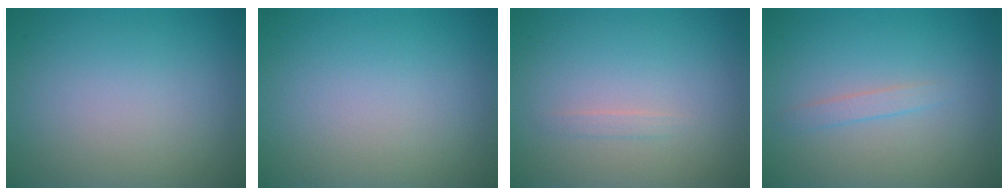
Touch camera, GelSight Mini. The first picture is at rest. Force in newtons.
{"total": 0.0}
{"total": 0.6, "press": 0.6, "slide": 0.0}
{"total": 1.1, "press": 1.1, "slide": 0.0}